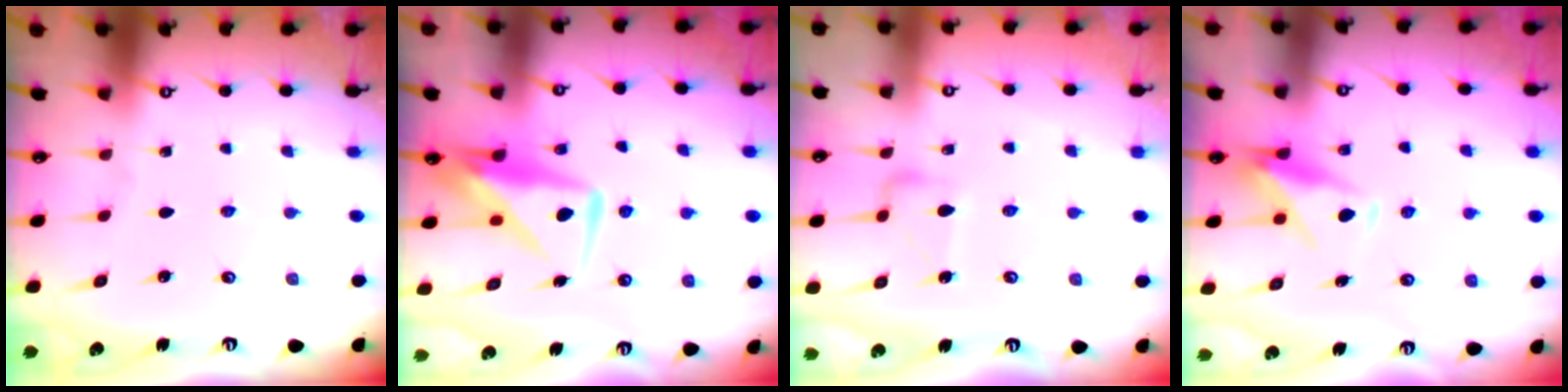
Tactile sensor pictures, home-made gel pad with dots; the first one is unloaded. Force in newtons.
{"total": 9.8, "press": 9.7, "slide": 1.0}
{"total": 11.5, "press": 11.4, "slide": 0.4}
{"total": 9.9, "press": 9.9, "slide": 0.8}